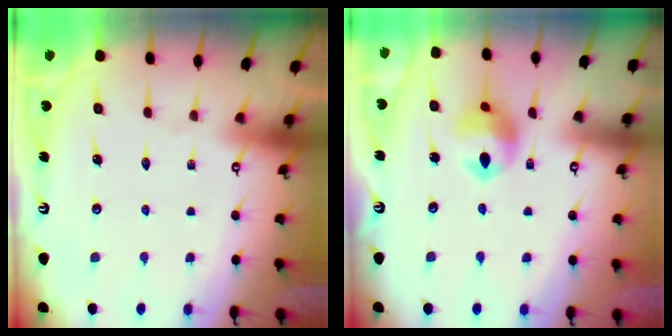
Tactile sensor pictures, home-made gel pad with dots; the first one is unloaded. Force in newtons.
{"total": 11.0, "press": 10.9, "slide": 1.9}